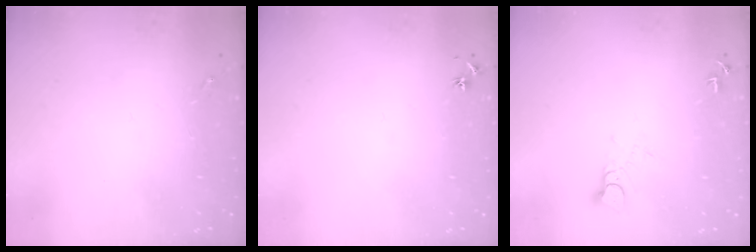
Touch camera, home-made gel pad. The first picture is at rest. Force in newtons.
{"total": 2.9, "press": 2.8, "slide": 0.3}
{"total": 3.6, "press": 3.6, "slide": 0.3}